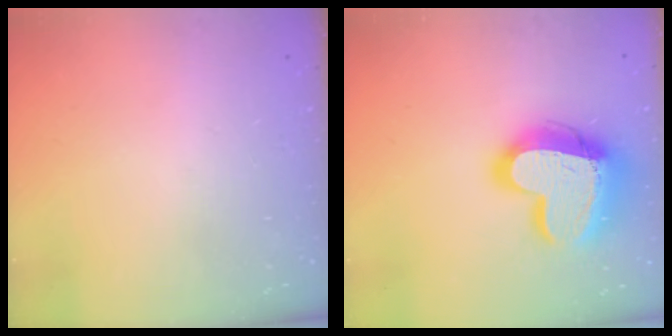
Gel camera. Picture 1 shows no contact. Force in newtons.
{"total": 21.0, "press": 20.9, "slide": 1.9}